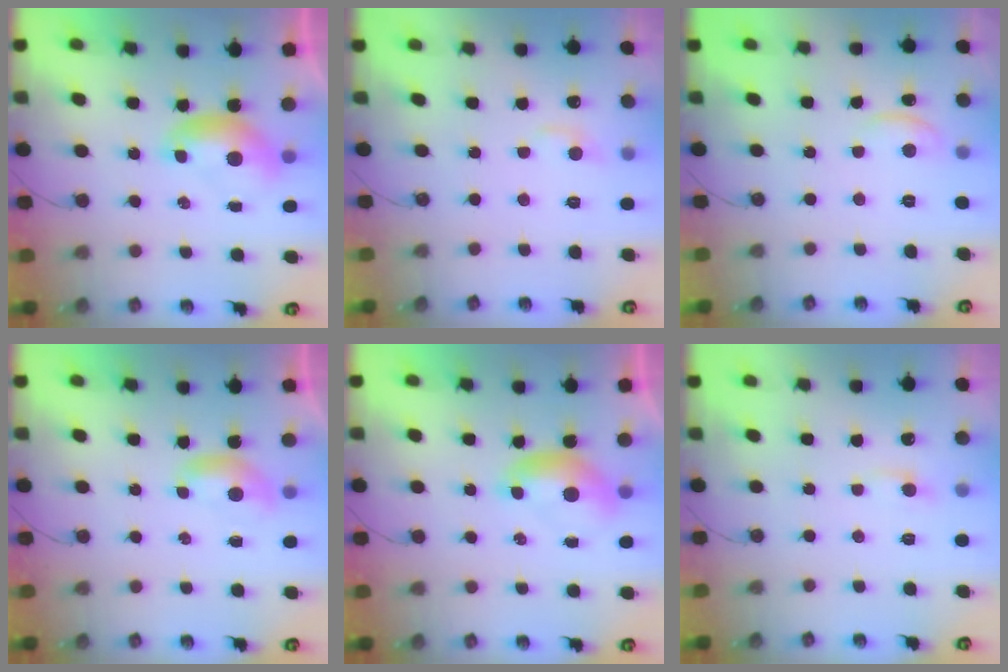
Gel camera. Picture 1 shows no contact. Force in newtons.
{"total": 1.6, "press": 1.4, "slide": 0.7}
{"total": 0.6, "press": 0.5, "slide": 0.3}
{"total": 2.4, "press": 2.3, "slide": 0.5}
{"total": 0.8, "press": 0.6, "slide": 0.5}
{"total": 1.8, "press": 1.7, "slide": 0.5}